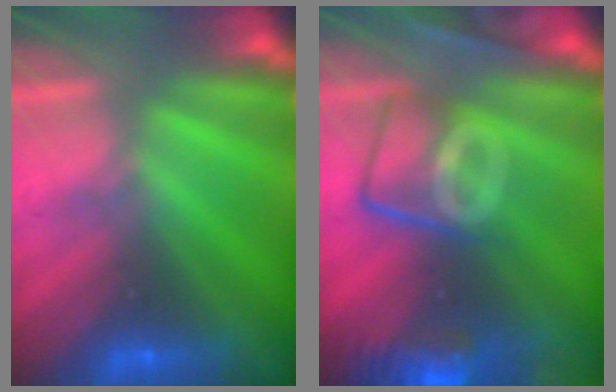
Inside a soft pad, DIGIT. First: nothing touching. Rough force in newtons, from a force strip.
{"total": 8.1}